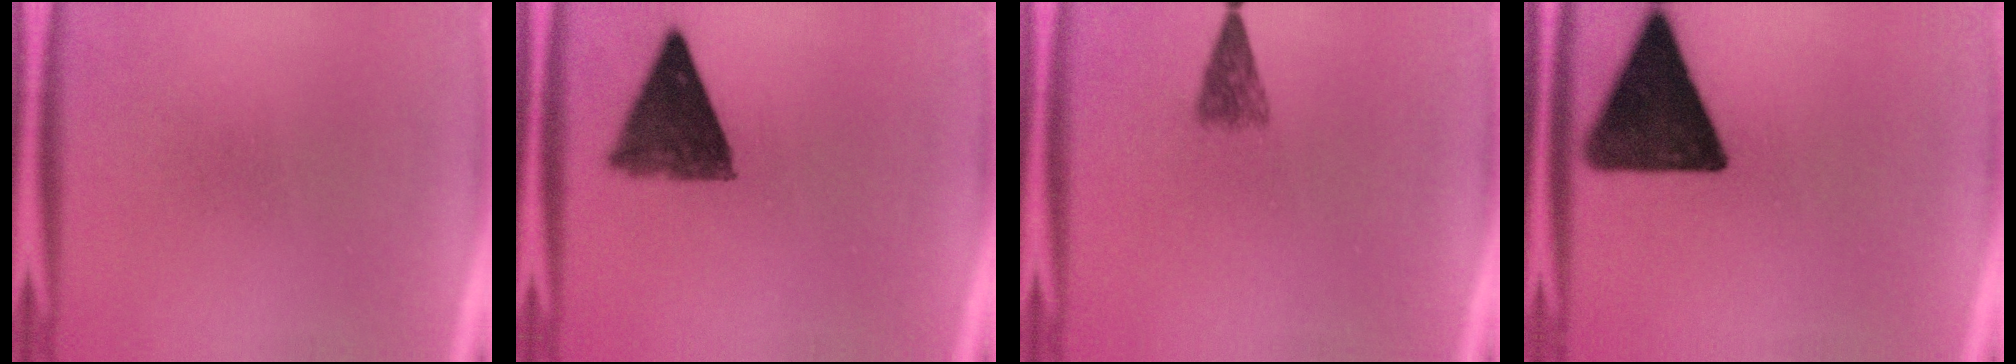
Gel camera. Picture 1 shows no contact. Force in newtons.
{"total": 9.6}
{"total": 2.9}
{"total": 15.8}